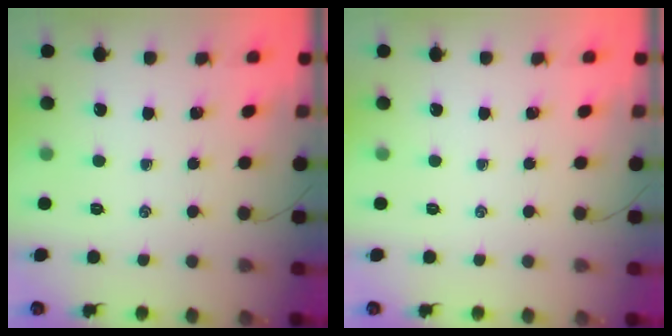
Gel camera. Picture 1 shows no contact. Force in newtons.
{"total": 0.0}